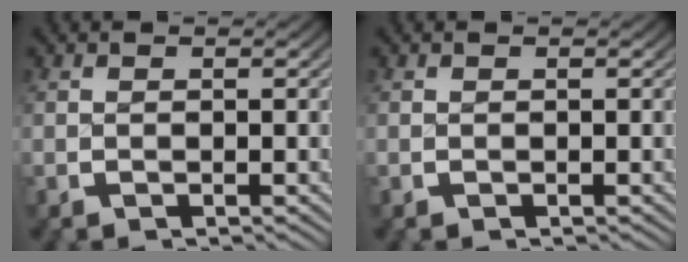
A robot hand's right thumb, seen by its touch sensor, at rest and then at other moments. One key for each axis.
{"total": 0.0}